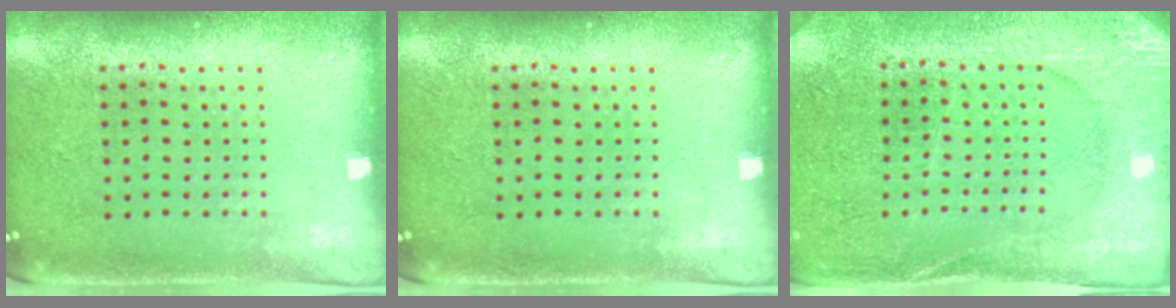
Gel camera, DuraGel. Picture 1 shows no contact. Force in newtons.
{"total": 0.0}
{"total": 2.7, "press": 2.7, "slide": 0.3}